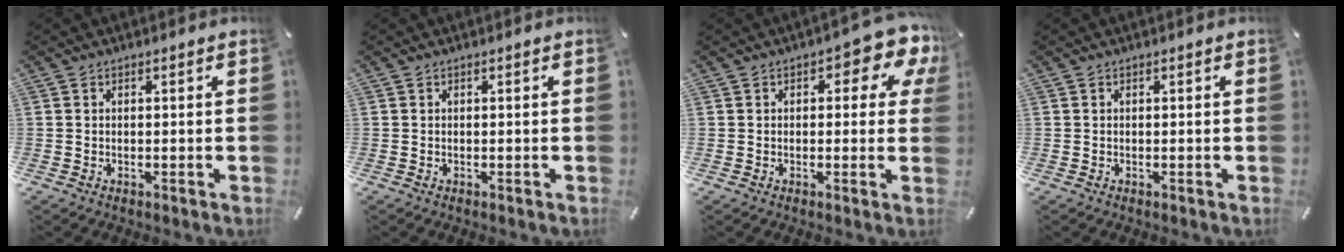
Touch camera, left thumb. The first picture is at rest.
{"total": 0.0}
{"total": 7.9, "force": [3.5, 3.7, 6.0], "torque": [-0.075, -0.015, 0.054]}
{"total": 0.0}